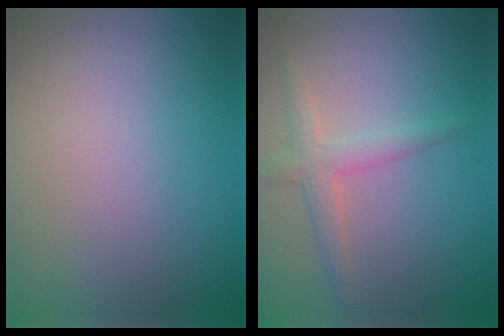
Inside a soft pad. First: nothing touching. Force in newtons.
{"total": 2.4, "press": 2.4, "slide": 0.1}